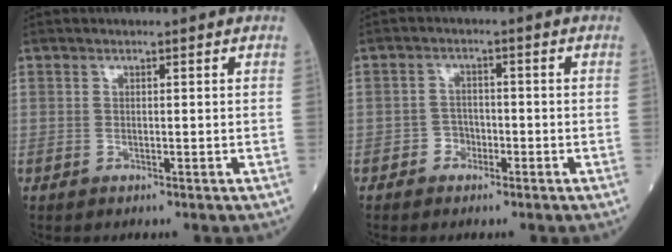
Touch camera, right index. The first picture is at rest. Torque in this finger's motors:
{"motor_torque": [0.01, -0.12, 0.10, -0.01]}